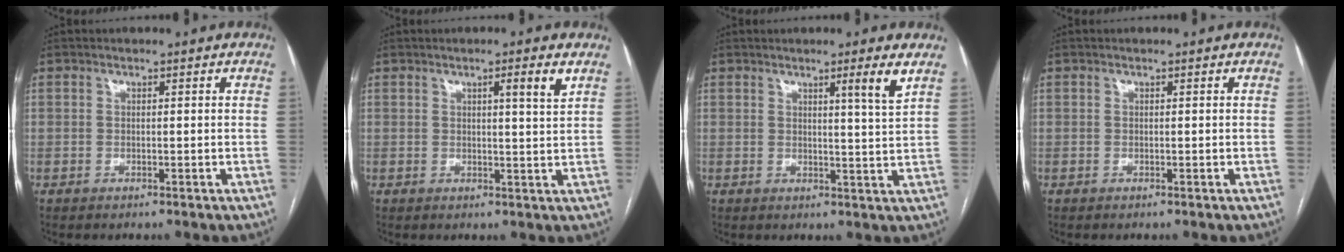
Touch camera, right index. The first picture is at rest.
{"total": 3.4, "force": [1.8, -0.4, 2.9], "torque": [-0.042, -0.007, 0.026]}
{"total": 4.0, "force": [2.3, -1.1, 3.0], "torque": [-0.045, -0.015, 0.036]}
{"total": 0.0}